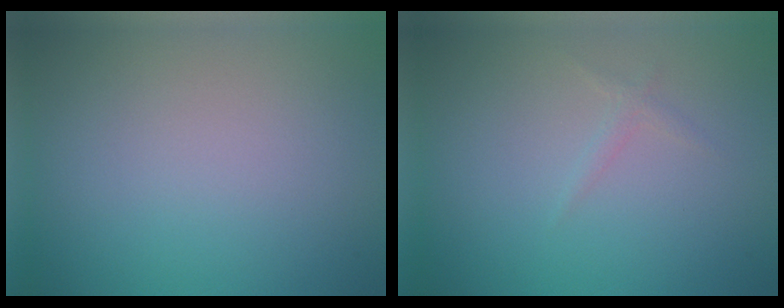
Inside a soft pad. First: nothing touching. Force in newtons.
{"total": 0.7, "press": 0.7, "slide": 0.0}